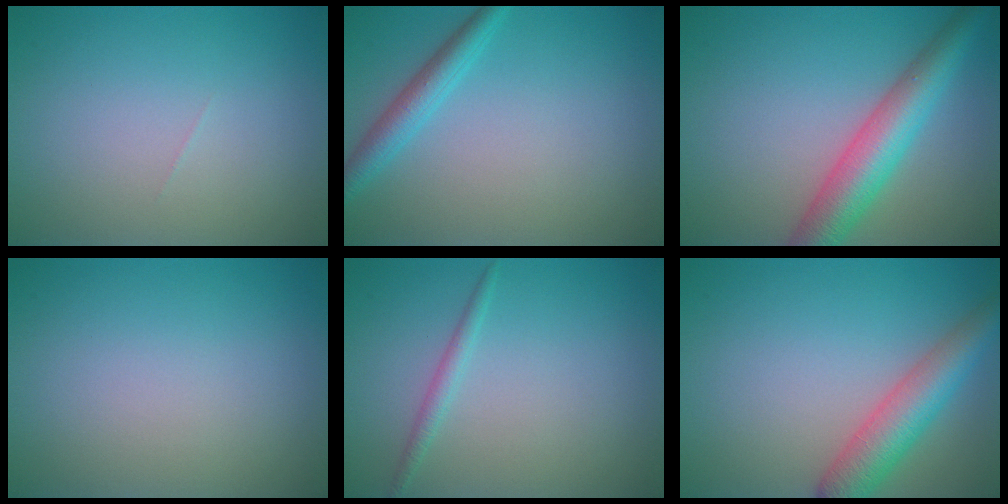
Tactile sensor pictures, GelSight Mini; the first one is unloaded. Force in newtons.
{"total": 2.6, "press": 2.6, "slide": 0.1}
{"total": 6.2, "press": 6.2, "slide": 0.1}
{"total": 0.0}
{"total": 1.2, "press": 1.2, "slide": 0.1}
{"total": 5.2, "press": 5.2, "slide": 0.2}